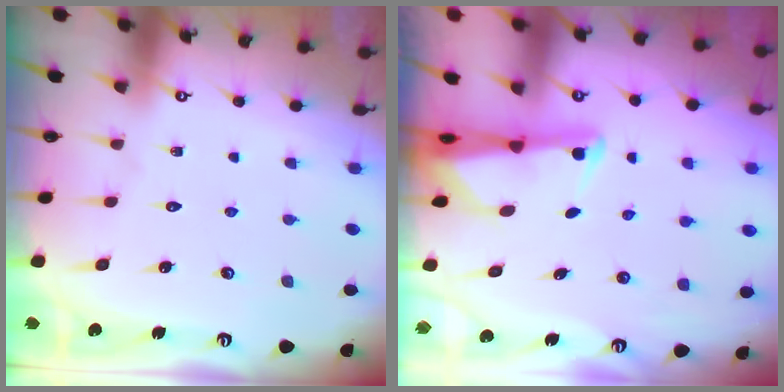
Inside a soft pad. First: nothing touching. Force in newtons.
{"total": 2.6, "press": 2.6, "slide": 0.5}